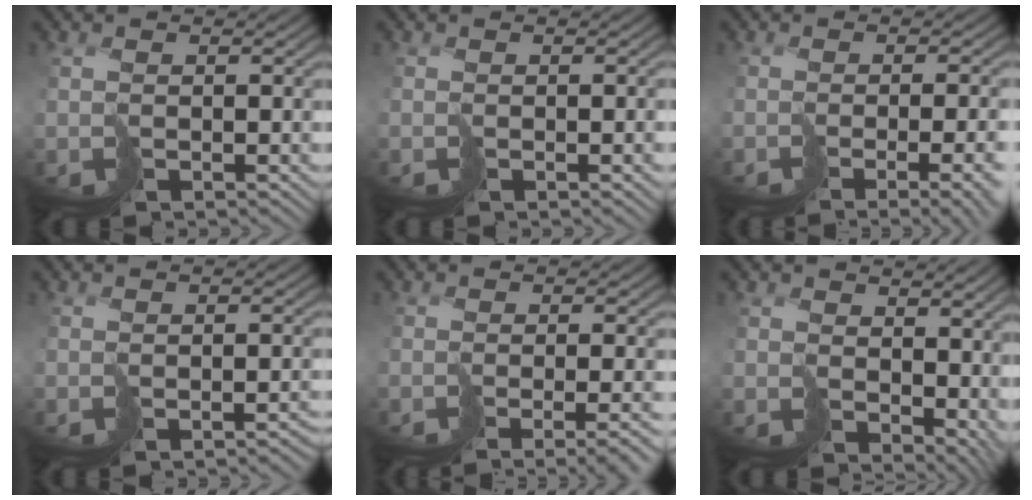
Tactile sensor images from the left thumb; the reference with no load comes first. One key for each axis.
{"total": 0.6, "fx": -0.4, "fy": -0.2, "fz": 0.5, "tx": -0.005, "ty": 0.004, "tz": -0.006}
{"total": 7.1, "fx": -3.4, "fy": 1.8, "fz": 5.9, "tx": -0.054, "ty": -0.023, "tz": -0.016}
{"total": 2.2, "fx": -1.9, "fy": 0.5, "fz": 1.0, "tx": -0.001, "ty": -0.002, "tz": -0.026}
{"total": 5.1, "fx": -3.6, "fy": 0.7, "fz": 3.6, "tx": -0.027, "ty": -0.007, "tz": -0.036}
{"total": 6.9, "fx": 2.2, "fy": 4.9, "fz": 4.3, "tx": -0.096, "ty": -0.031, "tz": 0.066}